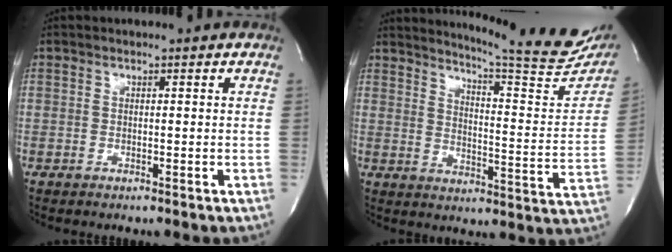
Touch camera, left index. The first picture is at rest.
{"total": 20.9, "force": [19.0, 0.8, 8.7], "torque": [-0.124, -0.094, 0.230]}